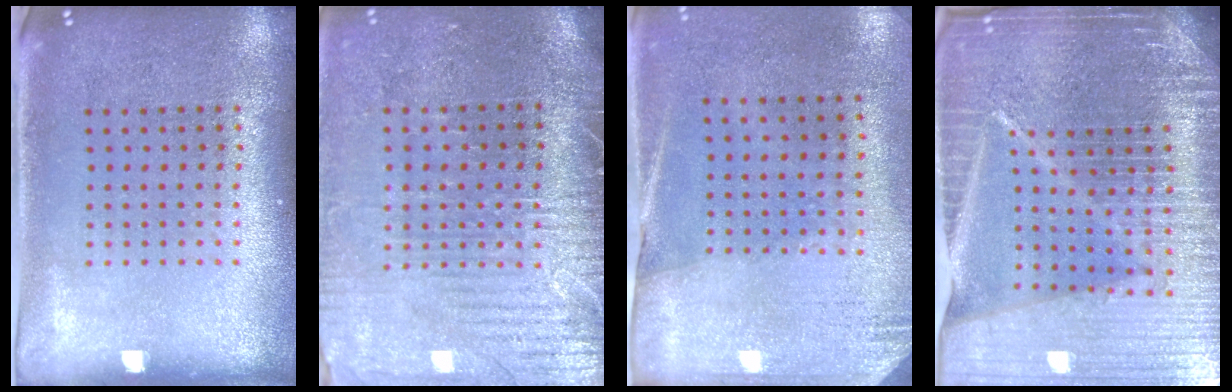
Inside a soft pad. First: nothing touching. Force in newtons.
{"total": 3.7, "press": 3.3, "slide": 1.6}
{"total": 2.6, "press": 2.3, "slide": 1.4}
{"total": 7.3, "press": 6.2, "slide": 3.9}